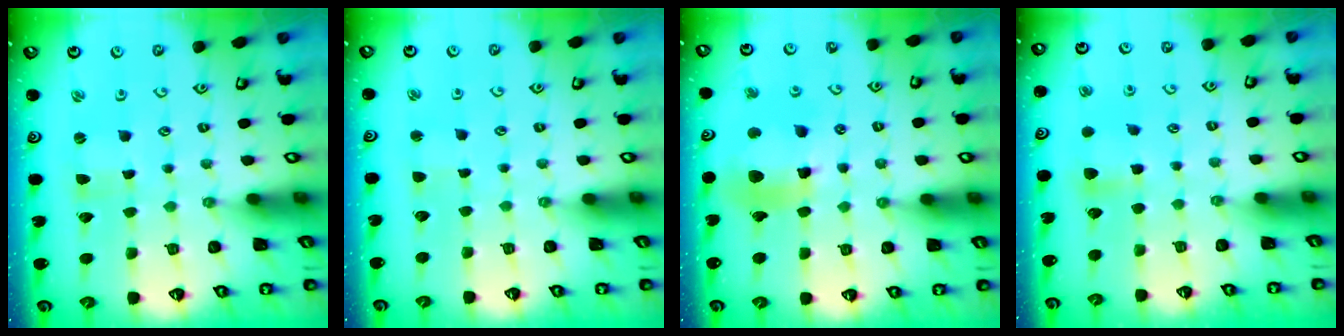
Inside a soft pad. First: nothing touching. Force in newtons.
{"total": 1.8, "press": 1.8, "slide": 0.2}
{"total": 15.1, "press": 15.0, "slide": 2.0}
{"total": 5.2, "press": 5.1, "slide": 0.7}